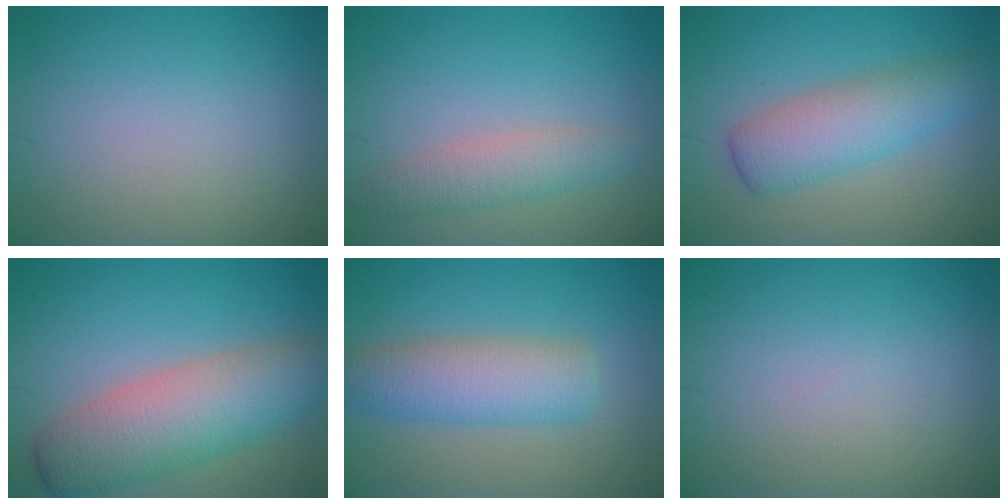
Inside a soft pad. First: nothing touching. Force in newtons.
{"total": 3.0, "press": 3.0, "slide": 0.1}
{"total": 5.0, "press": 5.0, "slide": 0.1}
{"total": 8.1, "press": 8.1, "slide": 0.2}
{"total": 5.6, "press": 5.6, "slide": 0.2}
{"total": 0.0}